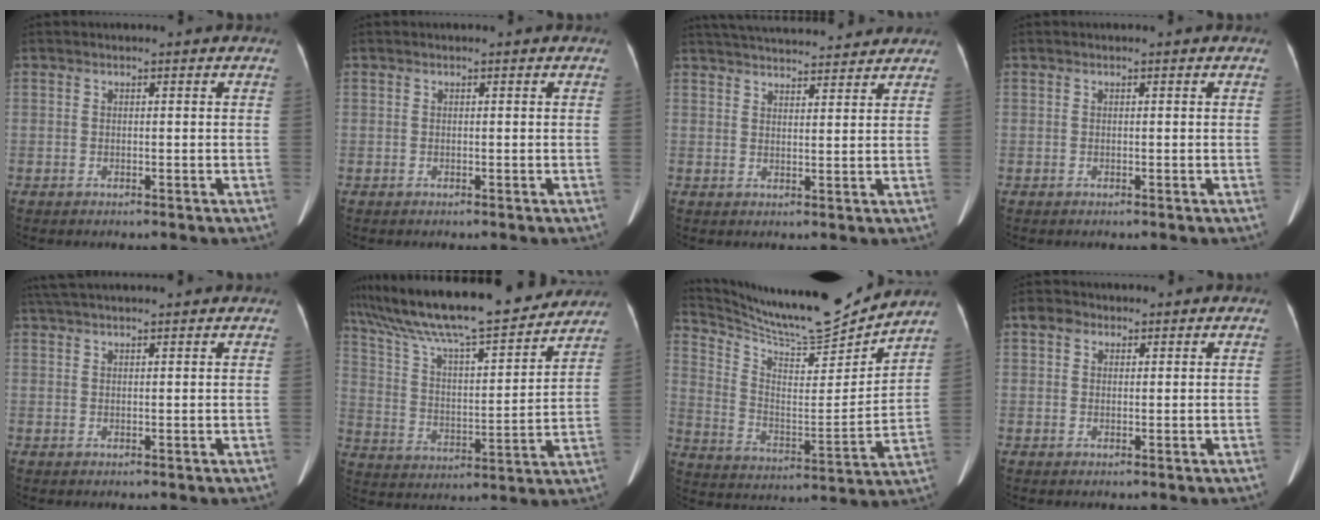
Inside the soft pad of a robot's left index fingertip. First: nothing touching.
{"total": 0.0}
{"total": 16.7, "force": [15.5, 2.3, 5.6], "torque": [-0.089, 0.032, 0.220]}
{"total": 0.0}
{"total": 11.0, "force": [9.8, 0.8, 5.1], "torque": [-0.084, 0.032, 0.142]}
{"total": 23.8, "force": [20.6, 2.8, 11.5], "torque": [-0.202, 0.002, 0.319]}
{"total": 16.8, "force": [16.2, 0.3, 4.6], "torque": [-0.101, -0.047, 0.264]}
{"total": 1.7, "force": [0.8, 1.4, 0.6], "torque": [-0.012, 0.009, 0.017]}